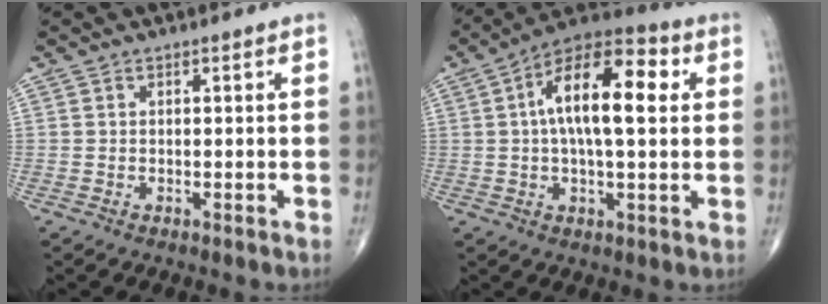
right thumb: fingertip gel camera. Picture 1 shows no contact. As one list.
[{"total": 15.9, "force": [2.9, 6.5, 14.1], "torque": [-0.225, 0.027, 0.037]}]